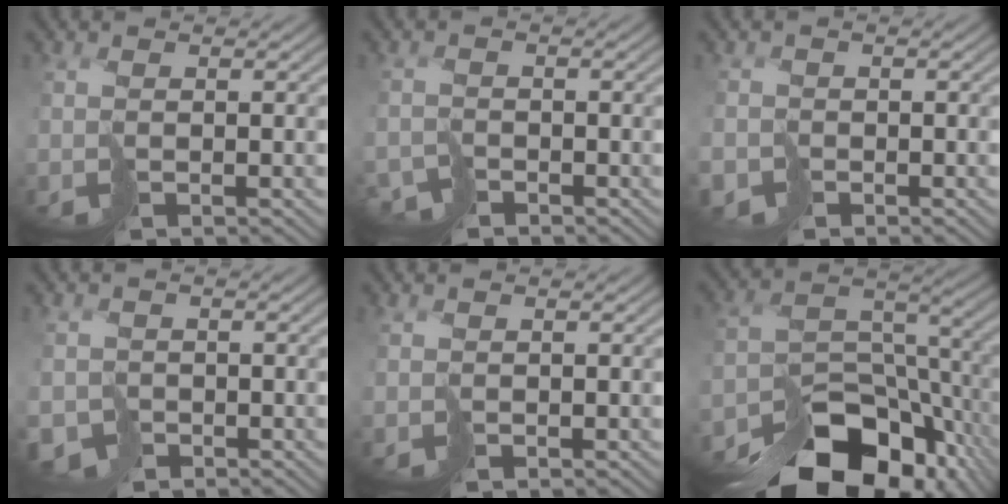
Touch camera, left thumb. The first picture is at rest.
{"total": 2.7, "force": [-2.6, 0.7, -0.4], "torque": [0.020, -0.009, -0.054]}
{"total": 1.9, "force": [-1.5, 0.9, -0.6], "torque": [0.025, -0.006, -0.035]}
{"total": 2.4, "force": [-1.7, 1.7, 0.3], "torque": [0.001, -0.007, -0.033]}
{"total": 0.0}
{"total": 14.2, "force": [-10.6, 6.7, 6.5], "torque": [-0.115, -0.021, -0.152]}